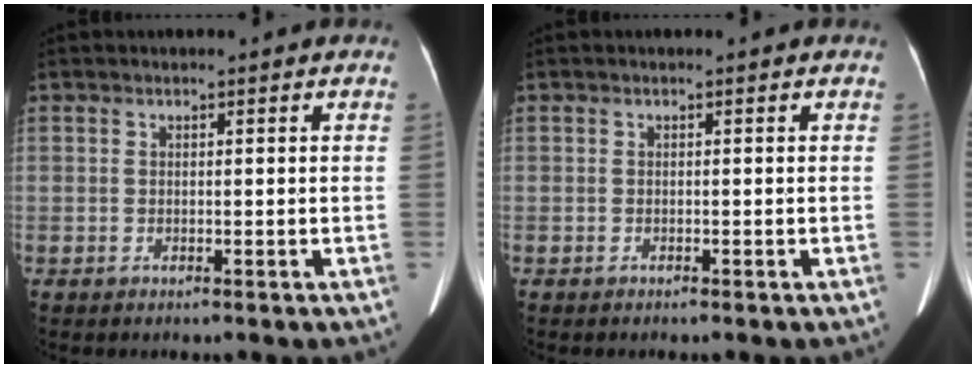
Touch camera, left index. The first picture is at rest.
{"total": 0.0}